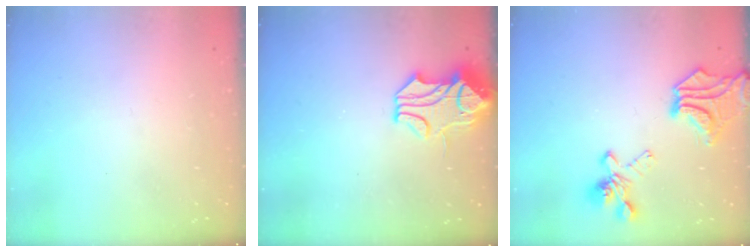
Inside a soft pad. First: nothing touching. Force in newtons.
{"total": 2.2, "press": 1.6, "slide": 1.6}
{"total": 9.3, "press": 8.7, "slide": 3.2}